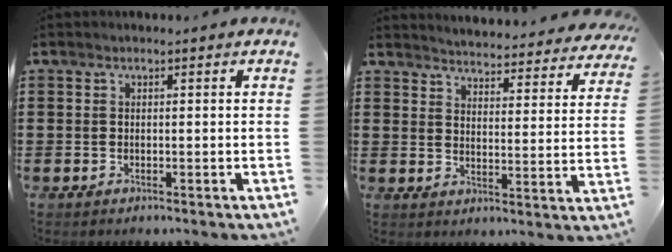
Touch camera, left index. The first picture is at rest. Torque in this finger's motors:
{"motor_torque": [2.14, 0.00, 0.31, 0.03]}